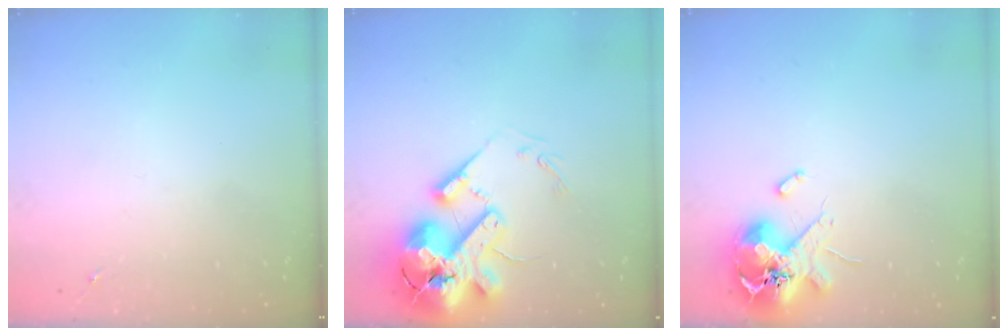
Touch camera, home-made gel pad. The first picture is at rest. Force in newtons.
{"total": 20.9, "press": 20.6, "slide": 3.4}
{"total": 13.9, "press": 13.8, "slide": 2.0}